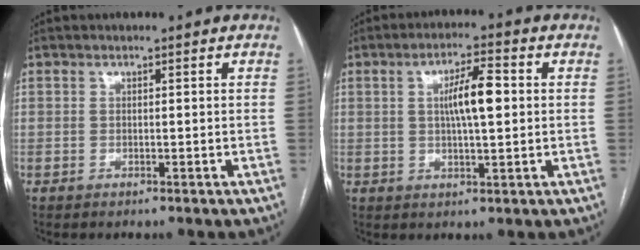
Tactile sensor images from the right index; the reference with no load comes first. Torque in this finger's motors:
{"motor_torque": [0.50, -0.13, 0.28, 0.07]}